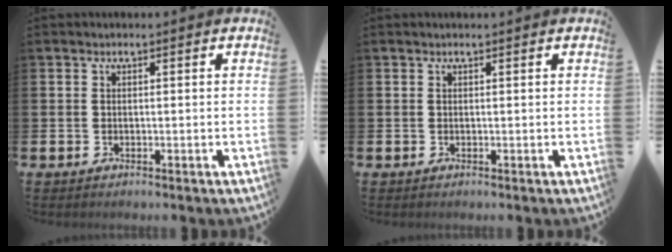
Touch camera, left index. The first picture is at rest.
{"total": 0.0}